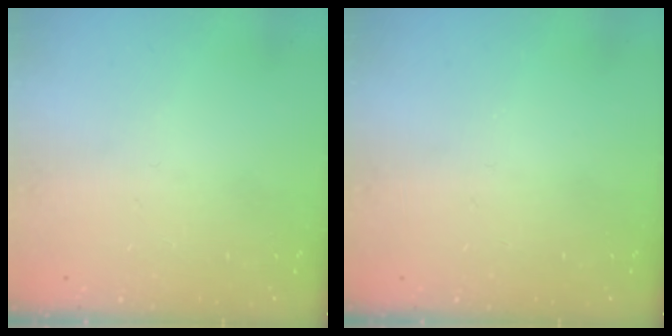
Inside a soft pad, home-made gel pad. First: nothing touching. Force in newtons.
{"total": 0.0}